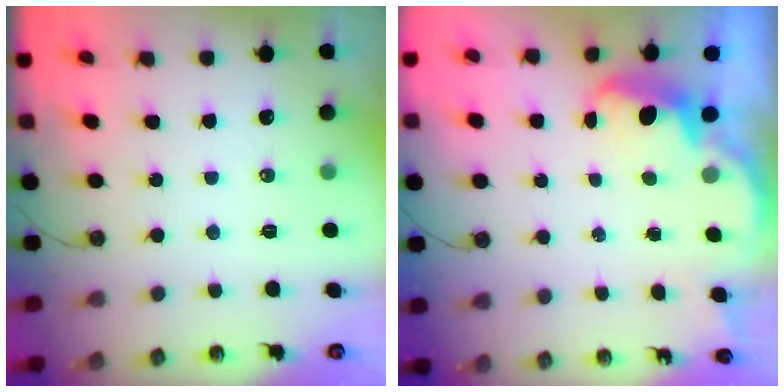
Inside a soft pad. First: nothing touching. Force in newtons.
{"total": 2.4, "press": 2.4, "slide": 0.6}